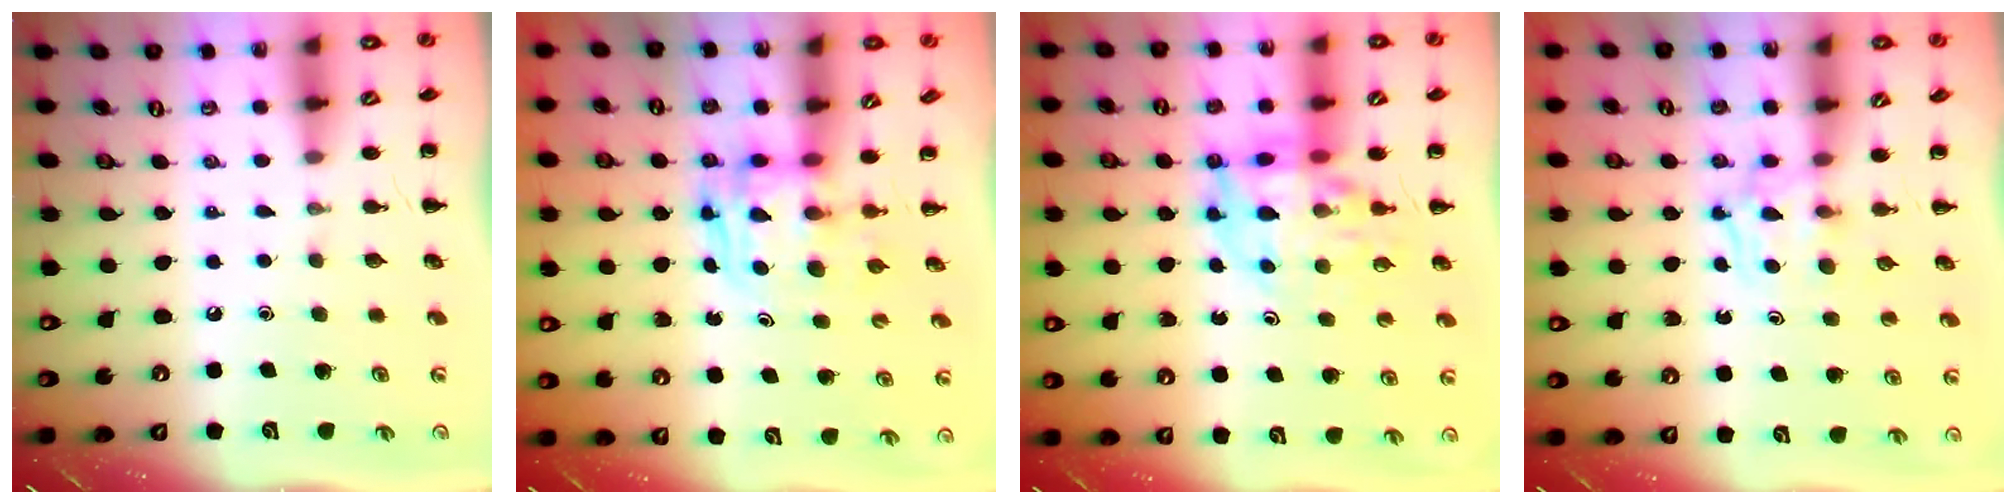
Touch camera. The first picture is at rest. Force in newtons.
{"total": 2.6, "press": 2.6, "slide": 0.2}
{"total": 11.7, "press": 11.2, "slide": 3.3}
{"total": 3.4, "press": 3.2, "slide": 1.3}